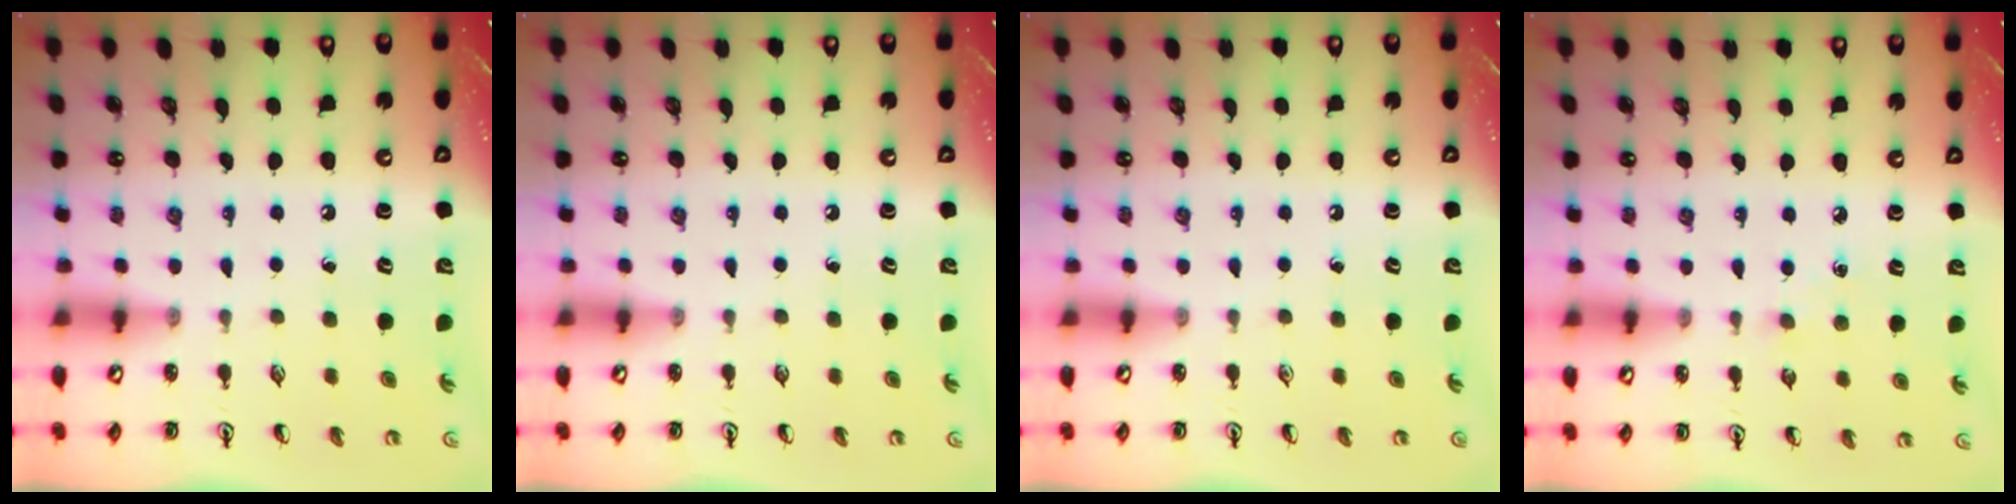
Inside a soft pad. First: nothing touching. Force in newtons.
{"total": 0.0}
{"total": 0.0}
{"total": 2.7, "press": 2.7, "slide": 0.4}